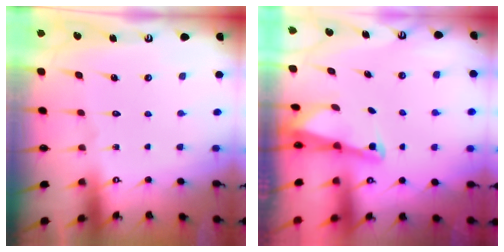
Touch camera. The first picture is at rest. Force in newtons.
{"total": 1.4, "press": 1.4, "slide": 0.2}